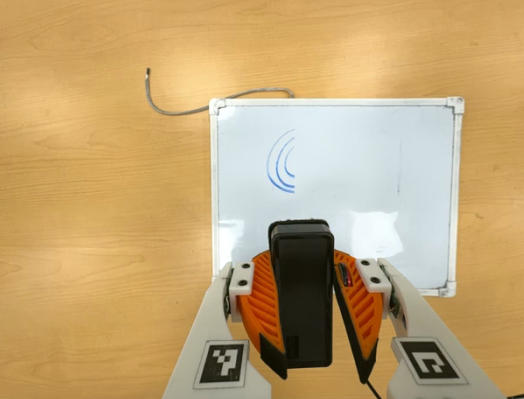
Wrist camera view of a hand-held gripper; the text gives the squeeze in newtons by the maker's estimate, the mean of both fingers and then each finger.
{"total": 10.9, "left": 9.8, "right": 12.0}